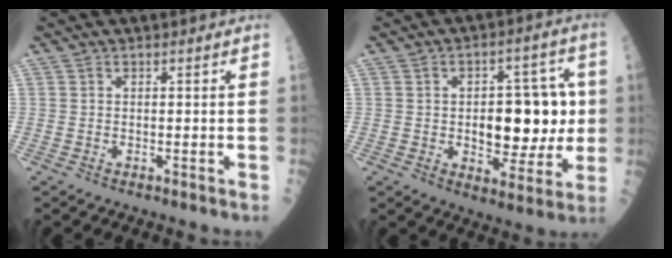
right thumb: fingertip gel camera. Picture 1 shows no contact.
{"total": 14.7, "force": [0.0, 8.3, 12.1], "torque": [-0.115, 0.016, 0.010]}